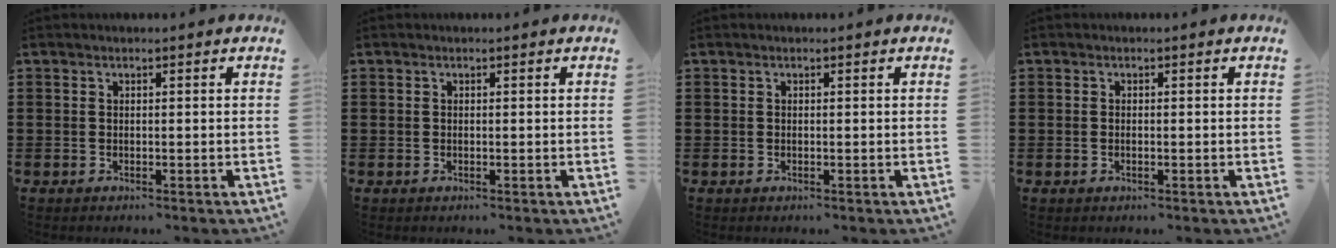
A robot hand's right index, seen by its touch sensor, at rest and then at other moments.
{"total": 0.0}
{"total": 0.0}
{"total": 0.0}